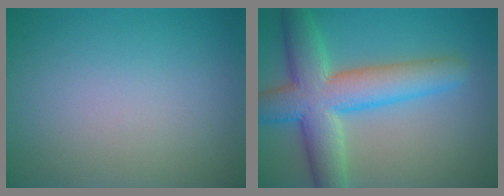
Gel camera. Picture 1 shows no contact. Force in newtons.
{"total": 8.9, "press": 8.9, "slide": 0.4}